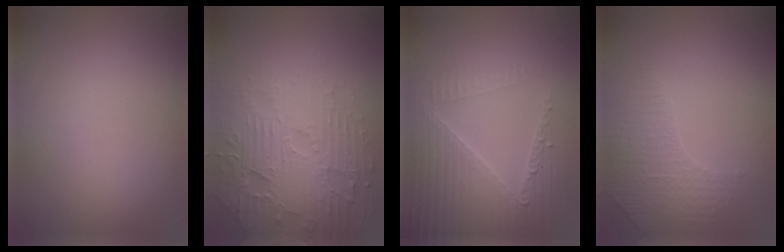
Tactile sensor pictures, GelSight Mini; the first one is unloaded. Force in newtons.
{"total": 5.8, "press": 4.9, "slide": 3.2}
{"total": 4.3, "press": 4.1, "slide": 1.3}
{"total": 1.8, "press": 1.6, "slide": 0.8}